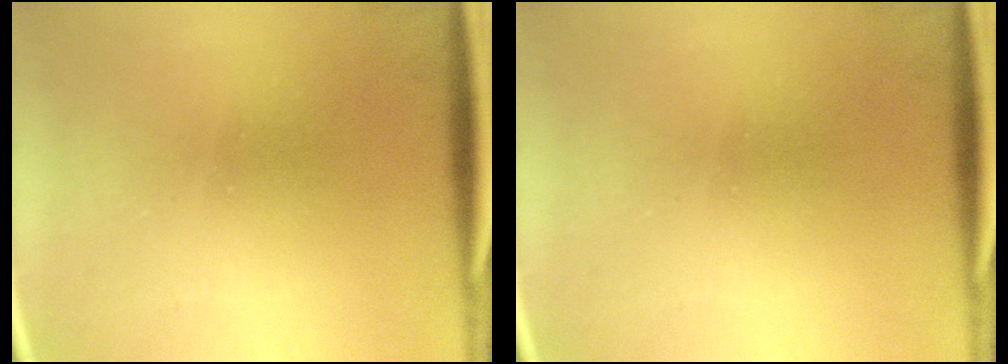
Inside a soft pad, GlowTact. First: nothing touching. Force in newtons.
{"total": 0.0}